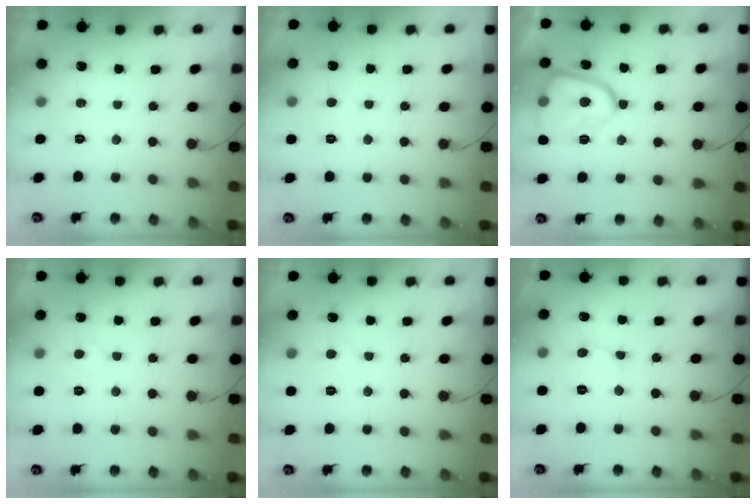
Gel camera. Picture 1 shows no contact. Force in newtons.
{"total": 2.4, "press": 2.4, "slide": 0.2}
{"total": 13.8, "press": 13.7, "slide": 1.4}
{"total": 3.5, "press": 3.5, "slide": 0.4}
{"total": 3.5, "press": 3.5, "slide": 0.4}
{"total": 3.7, "press": 3.6, "slide": 0.3}